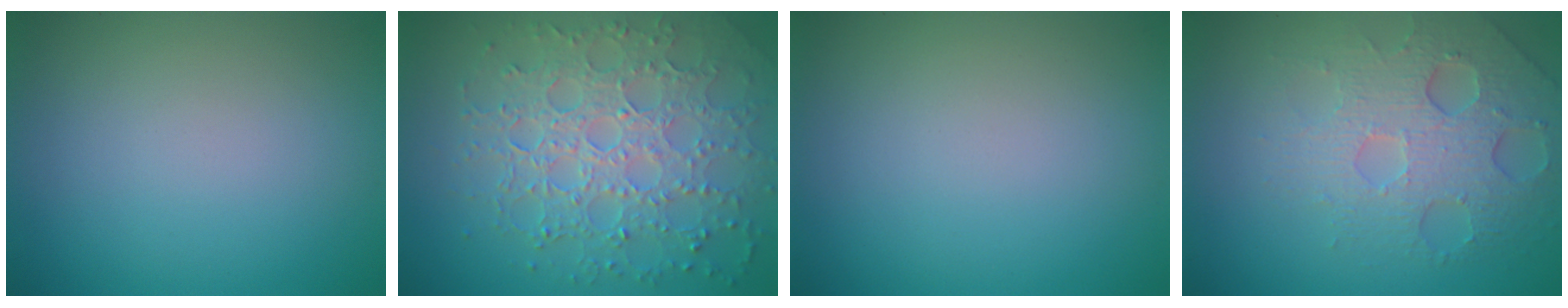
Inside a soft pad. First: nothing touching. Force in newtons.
{"total": 7.7, "press": 5.6, "slide": 5.2}
{"total": 0.0}
{"total": 5.4, "press": 4.2, "slide": 3.4}